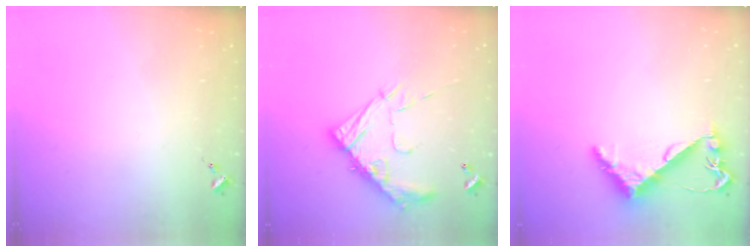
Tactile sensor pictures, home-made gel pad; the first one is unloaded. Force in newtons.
{"total": 17.4, "press": 17.3, "slide": 1.3}
{"total": 7.9, "press": 7.9, "slide": 0.8}